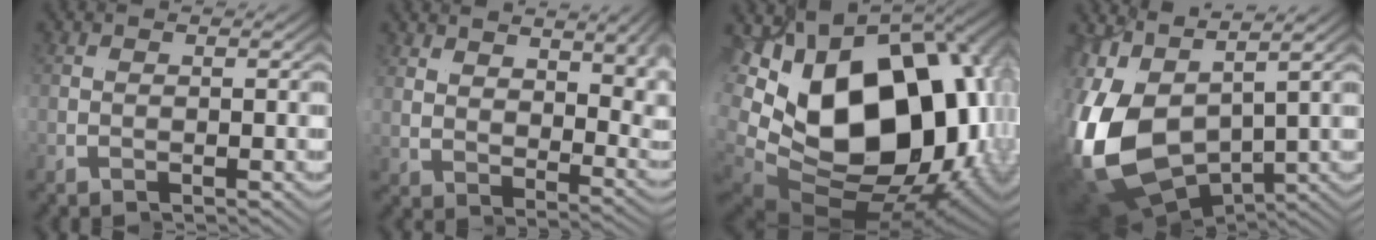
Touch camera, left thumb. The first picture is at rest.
{"total": 2.4, "force": [1.8, -1.2, 1.1], "torque": [-0.007, 0.007, 0.033]}
{"total": 22.1, "force": [0.3, 12.5, 18.2], "torque": [-0.301, -0.029, 0.019]}
{"total": 9.9, "force": [-2.4, 5.9, 7.6], "torque": [-0.193, -0.025, -0.029]}